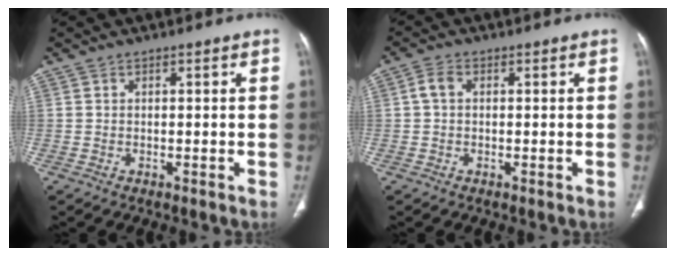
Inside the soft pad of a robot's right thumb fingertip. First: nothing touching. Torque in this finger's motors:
{"motor_torque": [-0.09, 0.09, 0.05, 0.00, 0.00]}